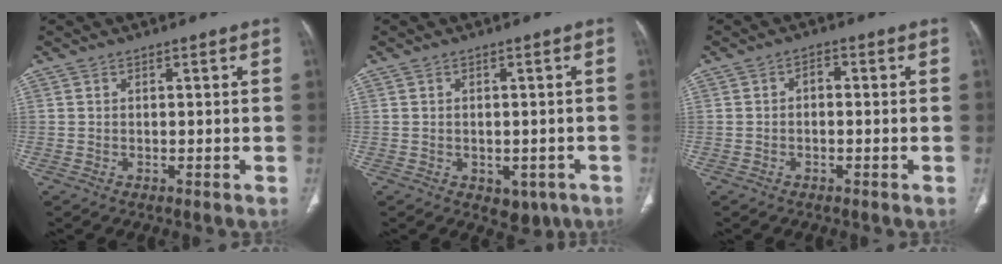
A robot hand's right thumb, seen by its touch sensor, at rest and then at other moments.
{"total": 4.9, "force": [-1.9, 3.4, 2.8], "torque": [-0.019, 0.009, -0.013]}
{"total": 1.8, "force": [-0.2, 1.1, 1.4], "torque": [-0.018, 0.008, -0.007]}